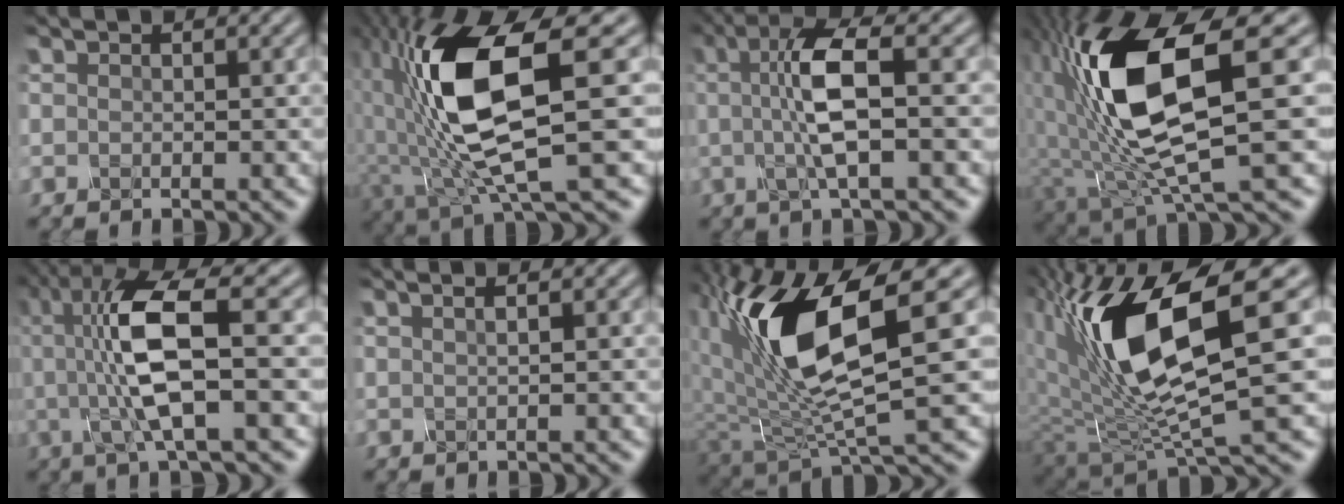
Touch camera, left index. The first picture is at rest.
{"total": 11.3, "force": [0.8, 3.3, 10.7], "torque": [-0.231, -0.009, 0.029]}
{"total": 4.7, "force": [0.5, 0.6, 4.7], "torque": [-0.107, 0.014, 0.014]}
{"total": 11.1, "force": [1.9, 3.4, 10.5], "torque": [-0.227, -0.012, 0.053]}
{"total": 7.5, "force": [0.9, 1.3, 7.4], "torque": [-0.154, 0.012, 0.026]}
{"total": 2.5, "force": [1.5, 1.1, 1.6], "torque": [-0.007, 0.024, -0.007]}
{"total": 9.7, "force": [2.4, 3.1, 8.8], "torque": [-0.188, -0.004, 0.054]}
{"total": 10.9, "force": [3.1, 3.5, 9.8], "torque": [-0.197, -0.006, 0.067]}